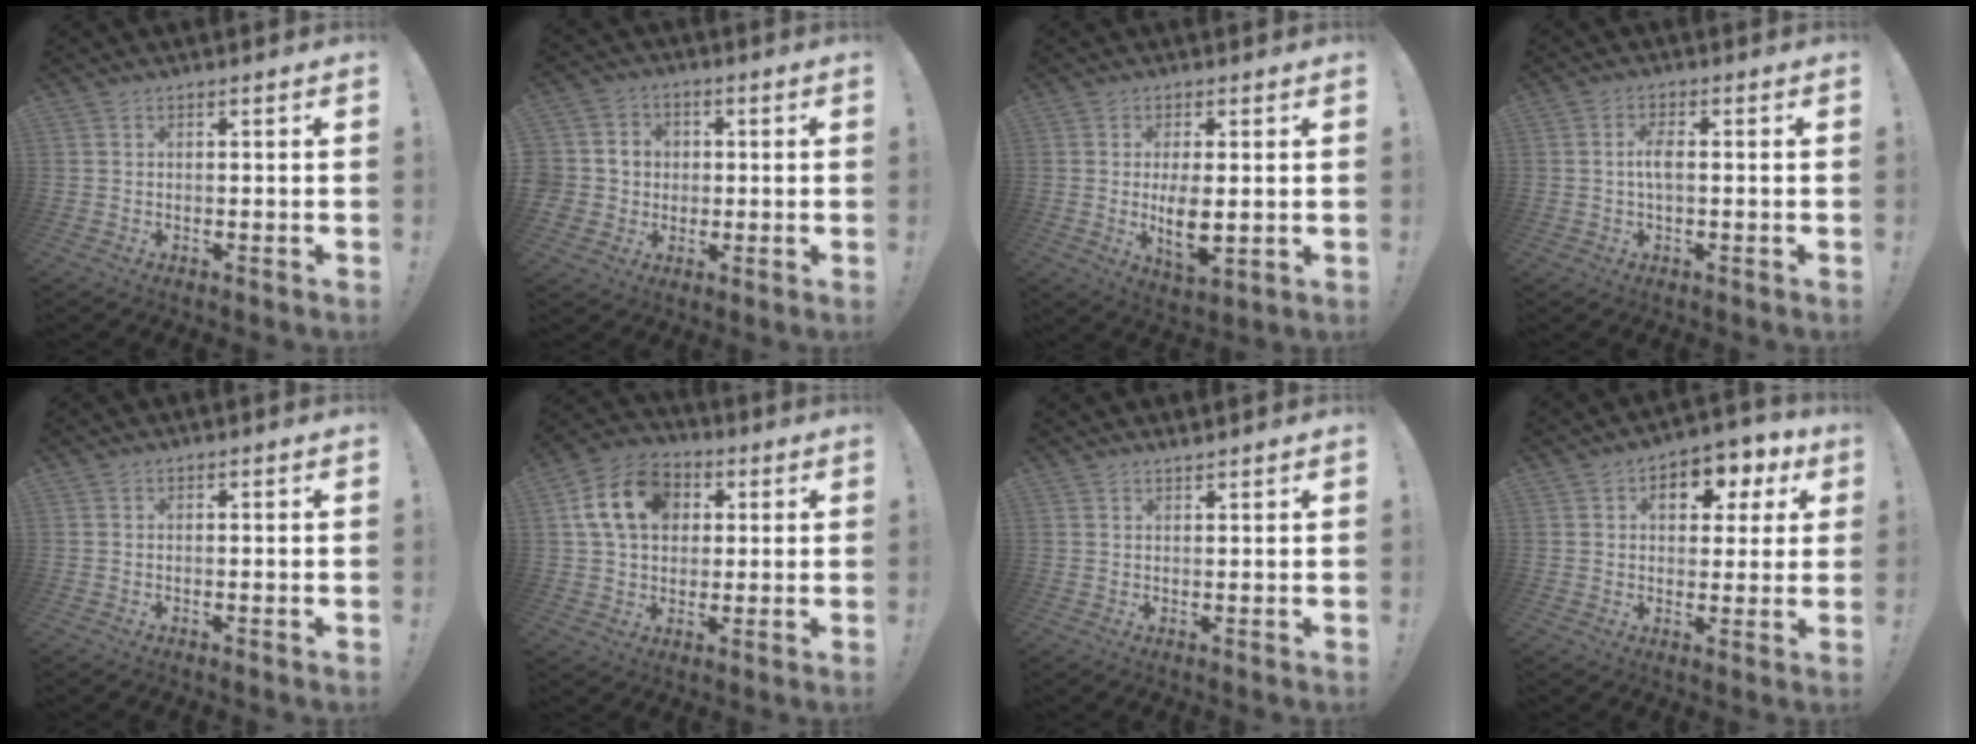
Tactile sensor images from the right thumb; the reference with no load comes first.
{"total": 7.2, "force": [-0.3, 7.0, 1.8], "torque": [-0.033, 0.007, 0.000]}
{"total": 8.0, "force": [0.1, 3.6, 7.2], "torque": [-0.120, -0.016, 0.004]}
{"total": 3.7, "force": [-0.2, 1.5, 3.4], "torque": [-0.069, 0.006, -0.007]}
{"total": 0.0}
{"total": 15.5, "force": [4.5, 11.9, 8.9], "torque": [-0.143, 0.000, 0.089]}
{"total": 1.5, "force": [1.4, 0.2, 0.2], "torque": [-0.004, -0.003, 0.027]}
{"total": 8.8, "force": [3.1, 5.9, 5.7], "torque": [-0.062, -0.014, 0.051]}